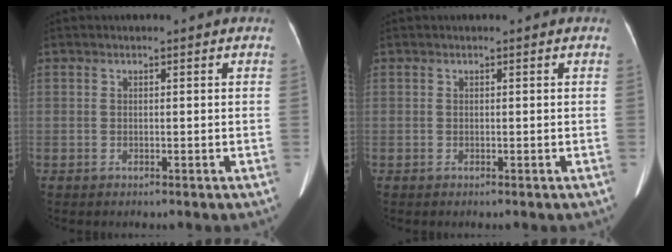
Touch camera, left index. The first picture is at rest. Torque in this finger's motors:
{"motor_torque": [0.02, 0.02, 0.00, 0.00]}